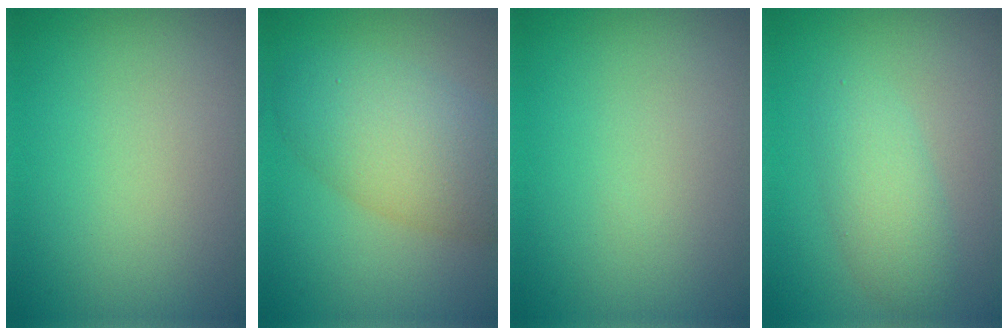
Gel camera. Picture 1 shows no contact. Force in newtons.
{"total": 6.8, "press": 6.8, "slide": 0.2}
{"total": 0.0}
{"total": 2.9, "press": 2.9, "slide": 0.1}